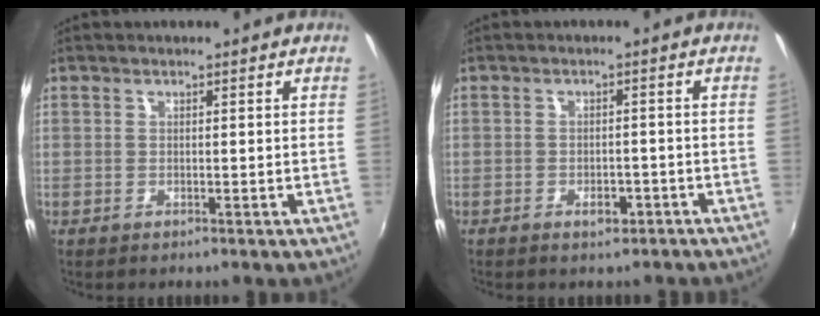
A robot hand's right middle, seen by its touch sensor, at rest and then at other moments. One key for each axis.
{"total": 3.0, "fx": -2.1, "fy": 1.7, "fz": 1.3, "tx": -0.024, "ty": 0.002, "tz": -0.022}